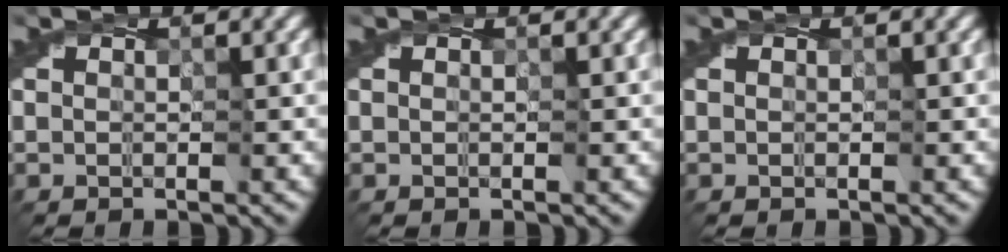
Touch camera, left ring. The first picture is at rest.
{"total": 0.0}
{"total": 0.0}